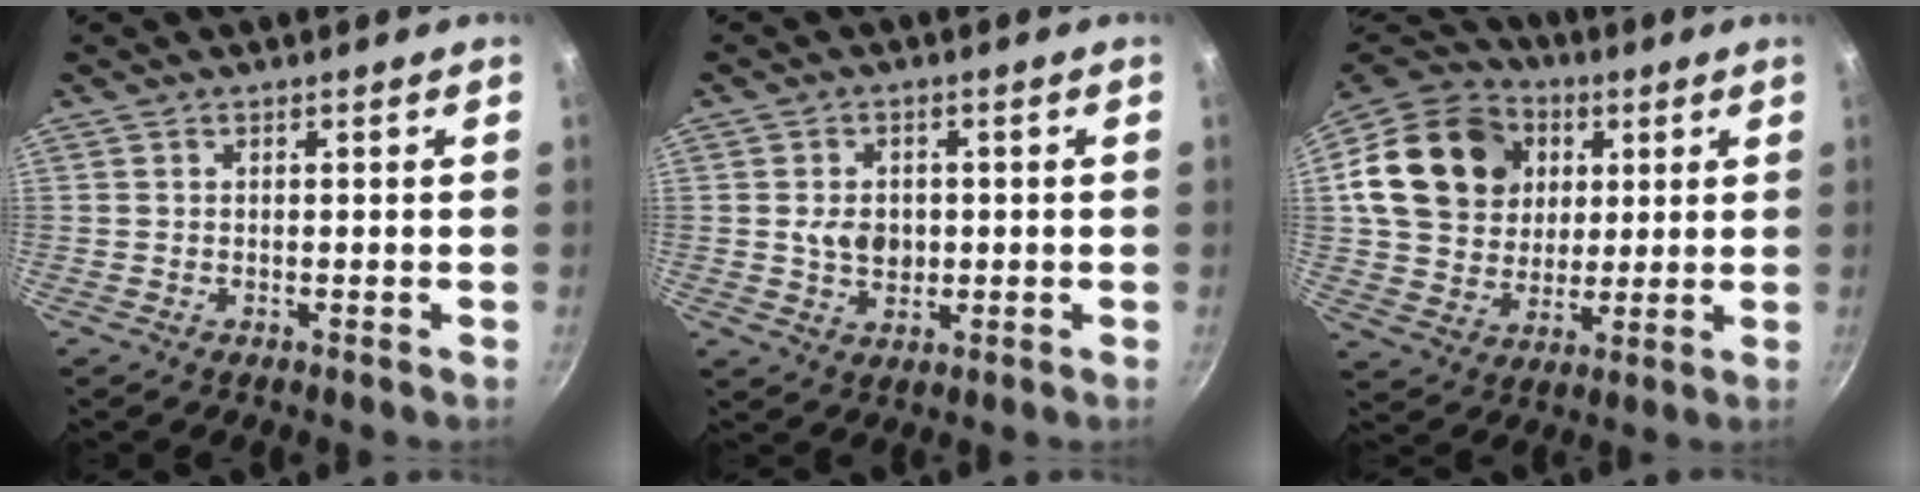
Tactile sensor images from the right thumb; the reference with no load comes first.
{"total": 5.6, "force": [0.0, 4.2, 3.6], "torque": [-0.046, -0.005, 0.000]}
{"total": 21.7, "force": [5.5, 17.6, 11.5], "torque": [-0.192, 0.012, 0.095]}